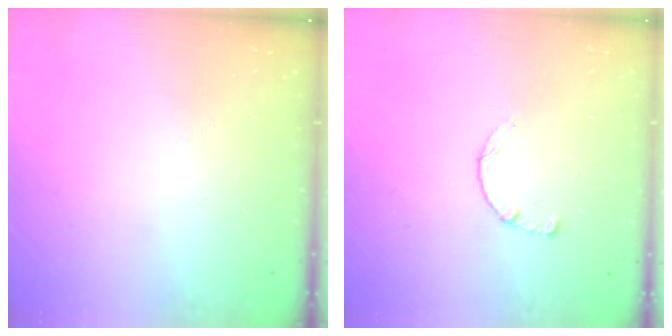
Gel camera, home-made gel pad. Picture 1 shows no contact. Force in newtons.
{"total": 2.6, "press": 2.5, "slide": 0.3}